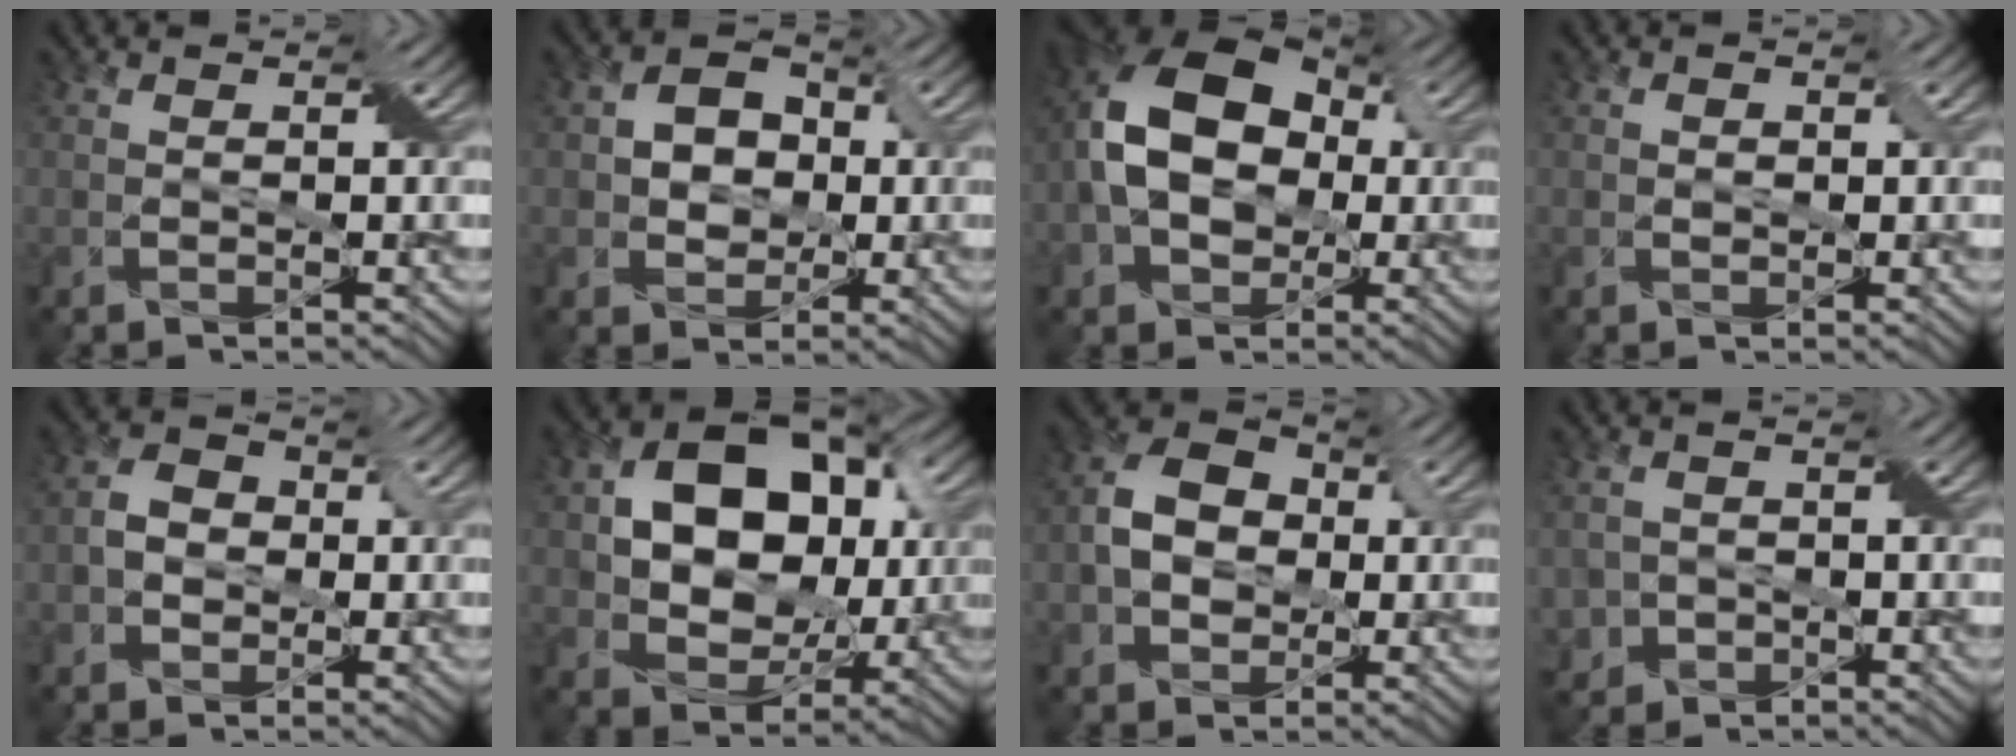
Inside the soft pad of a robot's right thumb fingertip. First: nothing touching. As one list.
[{"total": 5.9, "force": [0.5, 4.7, 3.4], "torque": [-0.066, 0.010, -0.008]}, {"total": 15.4, "force": [0.3, 10.9, 11.0], "torque": [-0.209, 0.008, -0.006]}, {"total": 1.0, "force": [0.1, 0.8, 0.6], "torque": [-0.013, -0.002, 0.001]}, {"total": 3.7, "force": [-0.5, 3.1, 1.9], "torque": [-0.040, 0.006, -0.013]}, {"total": 13.5, "force": [2.2, 9.7, 9.1], "torque": [-0.156, 0.007, 0.038]}, {"total": 7.1, "force": [-0.4, 5.7, 4.3], "torque": [-0.093, 0.008, -0.021]}, {"total": 3.3, "force": [-1.4, 3.0, 0.5], "torque": [-0.018, 0.002, -0.029]}]